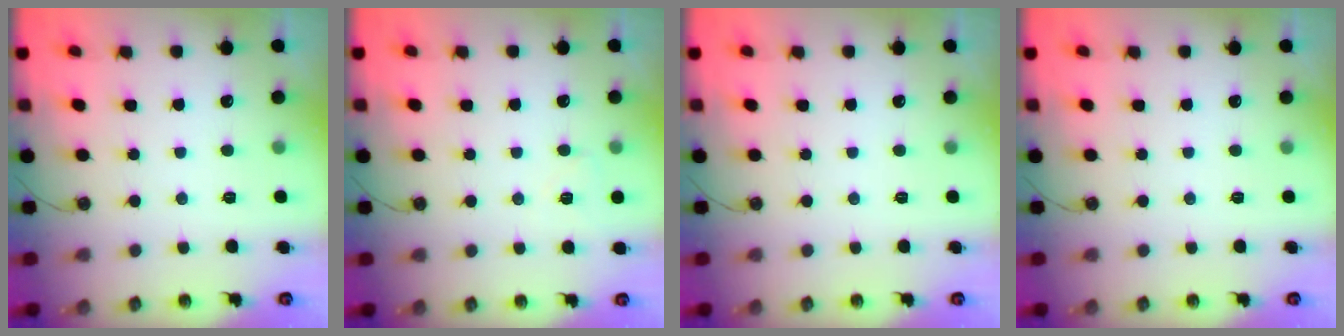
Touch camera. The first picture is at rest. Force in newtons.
{"total": 5.1, "press": 4.5, "slide": 2.3}
{"total": 0.0}
{"total": 0.0}